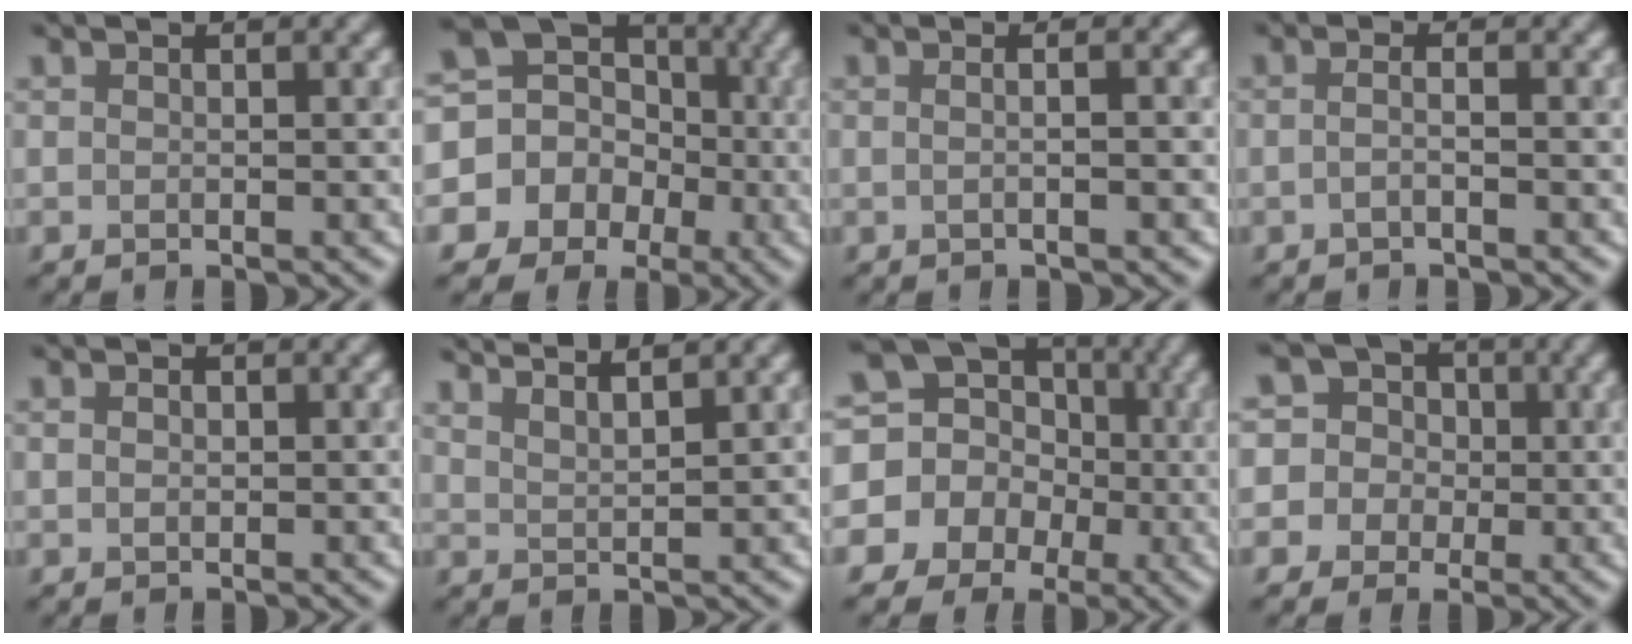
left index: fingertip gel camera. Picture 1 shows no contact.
{"total": 15.2, "force": [-1.8, 14.3, 4.8], "torque": [-0.138, 0.012, -0.059]}
{"total": 4.2, "force": [0.8, 2.2, 3.5], "torque": [-0.003, 0.016, -0.025]}
{"total": 1.4, "force": [-0.3, 0.5, 1.3], "torque": [-0.021, -0.004, -0.013]}
{"total": 0.7, "force": [0.2, 0.5, 0.4], "torque": [-0.009, 0.001, 0.003]}
{"total": 5.4, "force": [4.6, 1.3, 2.5], "torque": [-0.009, 0.028, 0.039]}
{"total": 16.4, "force": [-0.7, 15.2, 6.1], "torque": [-0.164, 0.007, -0.041]}
{"total": 8.1, "force": [2.2, 7.4, 2.5], "torque": [-0.066, 0.036, 0.009]}